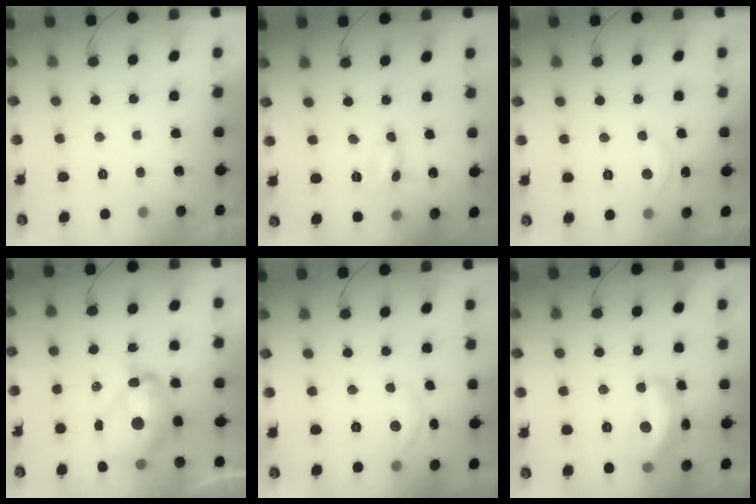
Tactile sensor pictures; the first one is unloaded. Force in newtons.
{"total": 1.6, "press": 1.6, "slide": 0.1}
{"total": 4.6, "press": 4.6, "slide": 0.5}
{"total": 13.9, "press": 13.8, "slide": 1.7}
{"total": 7.7, "press": 7.7, "slide": 0.5}
{"total": 15.2, "press": 15.2, "slide": 0.9}